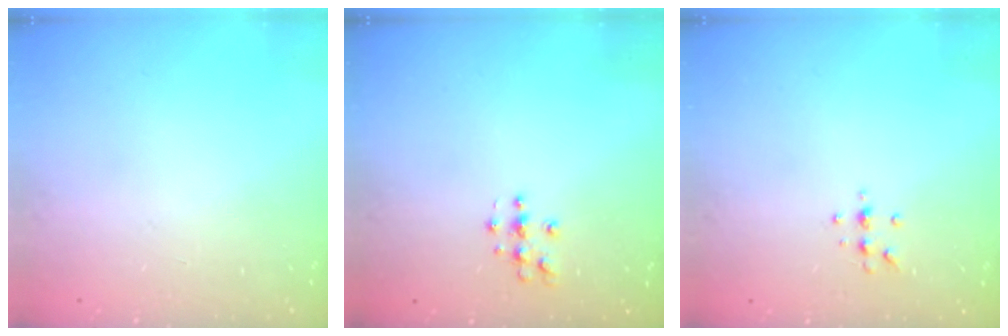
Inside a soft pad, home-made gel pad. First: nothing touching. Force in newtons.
{"total": 4.1, "press": 4.1, "slide": 0.5}
{"total": 4.0, "press": 3.8, "slide": 1.2}